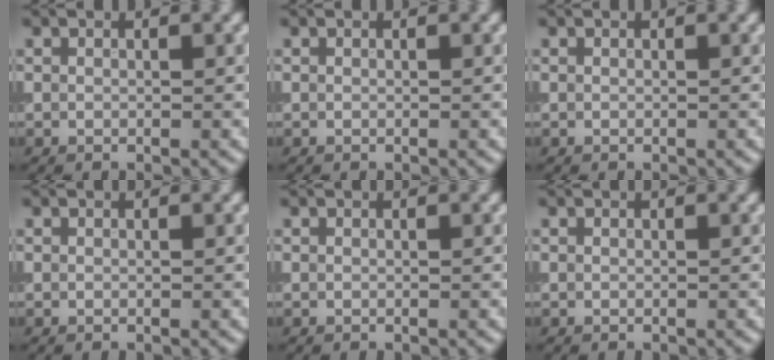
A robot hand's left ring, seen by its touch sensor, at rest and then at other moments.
{"total": 0.0}
{"total": 0.0}
{"total": 0.0}
{"total": 0.0}
{"total": 0.0}